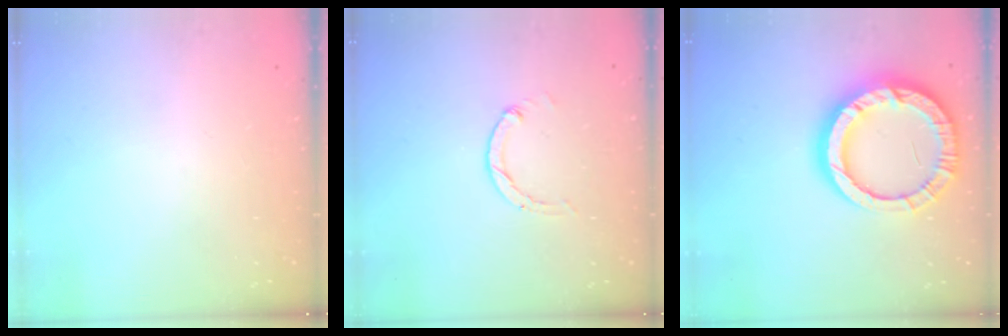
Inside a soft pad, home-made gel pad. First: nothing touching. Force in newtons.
{"total": 0.0}
{"total": 18.9, "press": 18.9, "slide": 1.7}